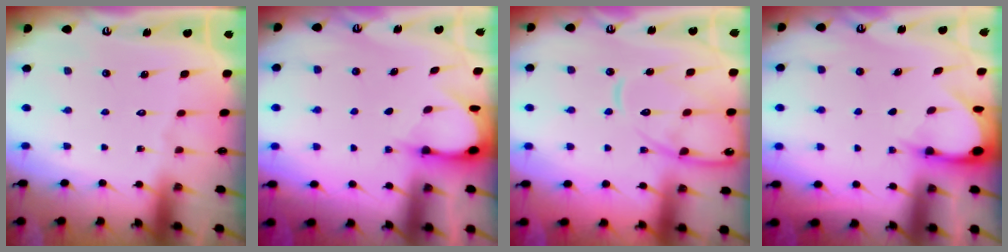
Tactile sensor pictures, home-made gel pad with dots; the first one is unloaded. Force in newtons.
{"total": 3.1, "press": 3.1, "slide": 0.3}
{"total": 13.3, "press": 13.3, "slide": 1.3}
{"total": 3.4, "press": 3.4, "slide": 0.2}